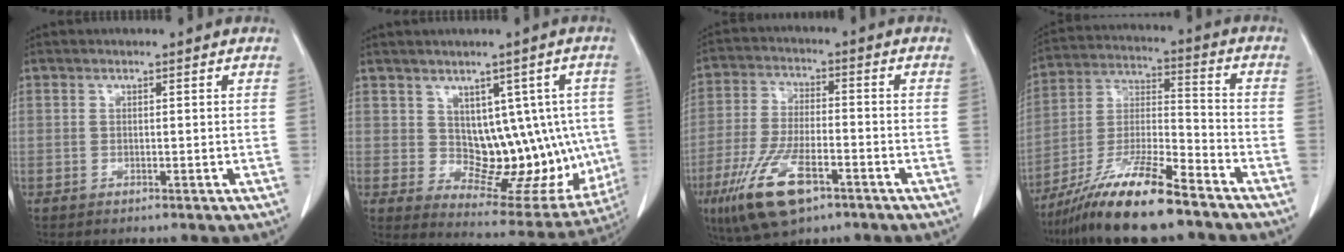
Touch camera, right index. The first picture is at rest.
{"total": 12.6, "force": [1.0, 7.8, 9.9], "torque": [-0.100, 0.015, 0.041]}
{"total": 12.4, "force": [-6.7, 4.2, 9.5], "torque": [-0.200, -0.015, -0.116]}
{"total": 14.8, "force": [-11.0, 1.2, 9.7], "torque": [-0.192, -0.020, -0.200]}